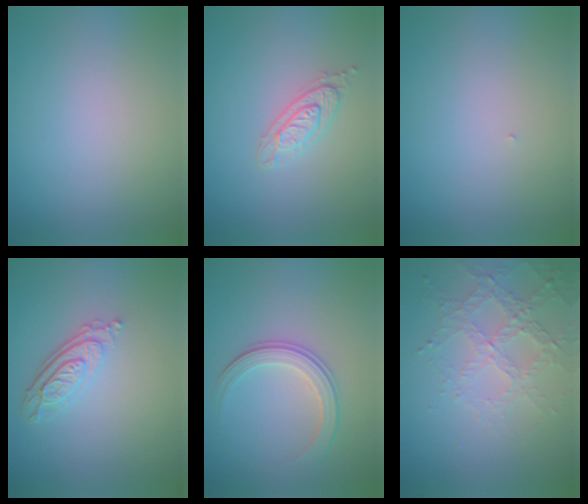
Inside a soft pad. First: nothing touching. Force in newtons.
{"total": 2.3, "press": 2.2, "slide": 0.5}
{"total": 0.0}
{"total": 3.7, "press": 2.7, "slide": 2.5}
{"total": 2.9, "press": 2.7, "slide": 1.0}
{"total": 3.2, "press": 3.0, "slide": 1.0}